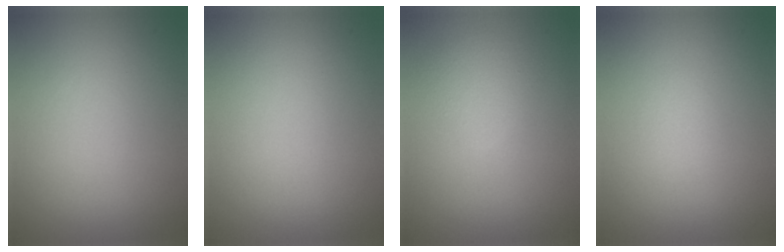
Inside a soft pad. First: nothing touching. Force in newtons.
{"total": 0.0}
{"total": 2.0, "press": 1.9, "slide": 0.1}
{"total": 0.6, "press": 0.6, "slide": 0.1}